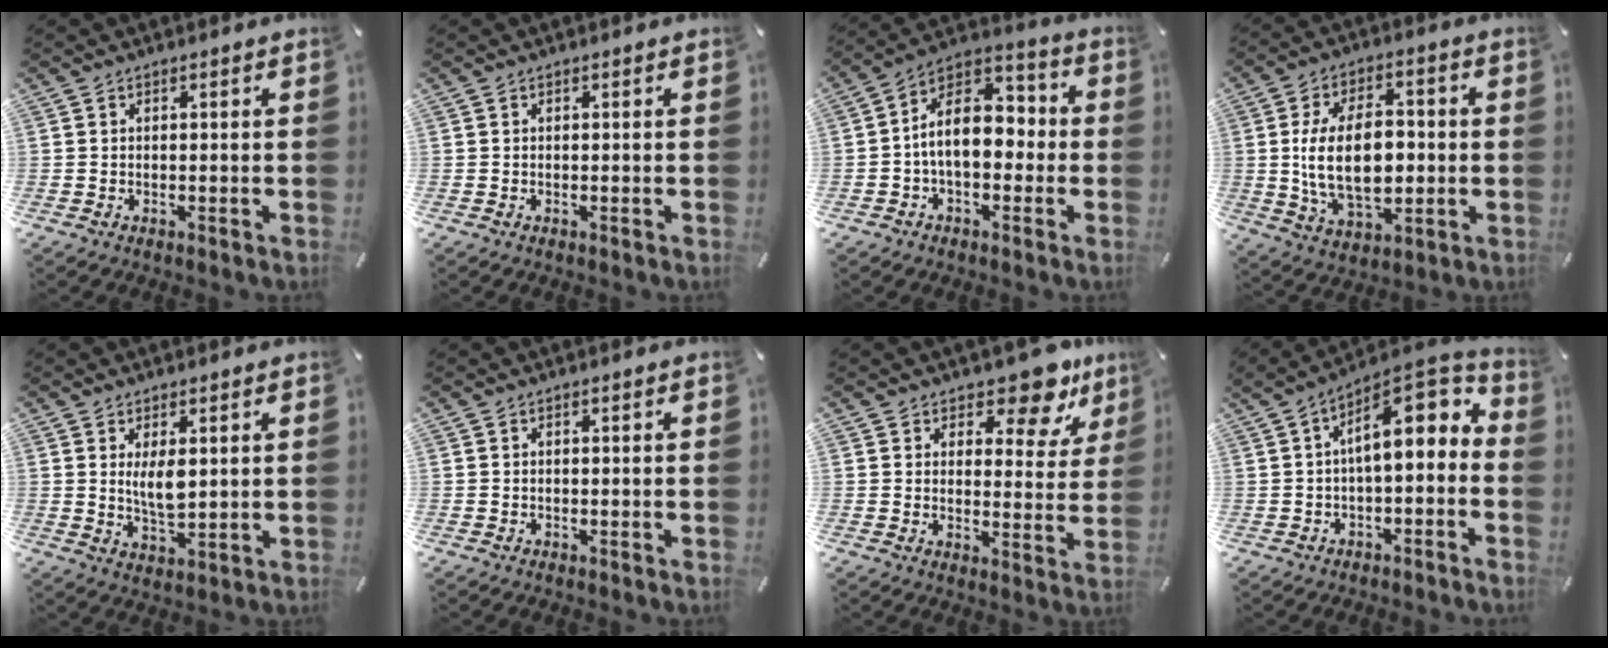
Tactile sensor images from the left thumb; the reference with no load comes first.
{"total": 0.0}
{"total": 12.5, "force": [-1.0, 8.3, 9.3], "torque": [-0.157, 0.006, -0.018]}
{"total": 17.4, "force": [-0.2, 10.4, 13.9], "torque": [-0.268, -0.001, -0.006]}
{"total": 5.5, "force": [1.7, 2.3, 4.7], "torque": [-0.087, -0.010, 0.025]}
{"total": 0.0}
{"total": 10.6, "force": [7.9, 4.3, 5.7], "torque": [-0.064, -0.058, 0.133]}
{"total": 12.1, "force": [2.9, 5.5, 10.4], "torque": [-0.156, -0.014, 0.046]}